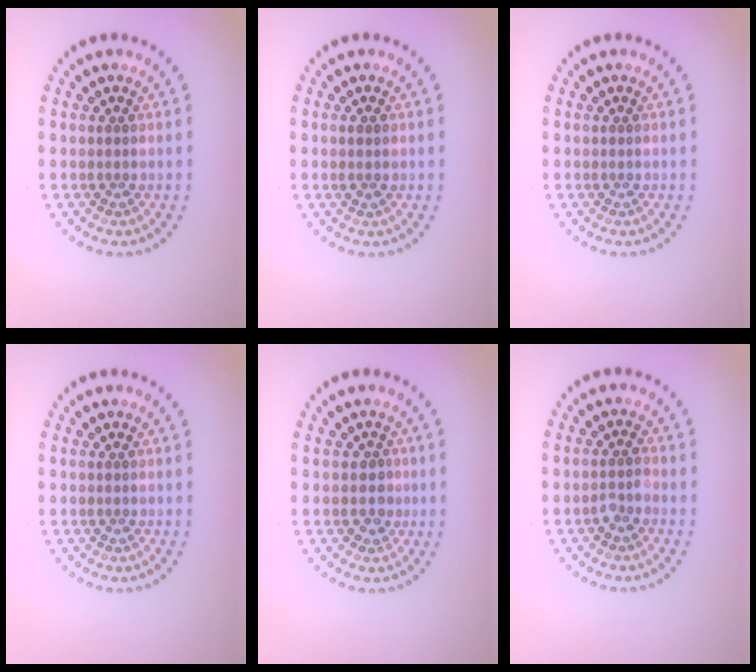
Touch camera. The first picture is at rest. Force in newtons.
{"total": 0.9, "press": 0.8, "slide": 0.2}
{"total": 0.0}
{"total": 0.0}
{"total": 1.6, "press": 1.3, "slide": 1.0}
{"total": 1.3, "press": 1.1, "slide": 0.6}